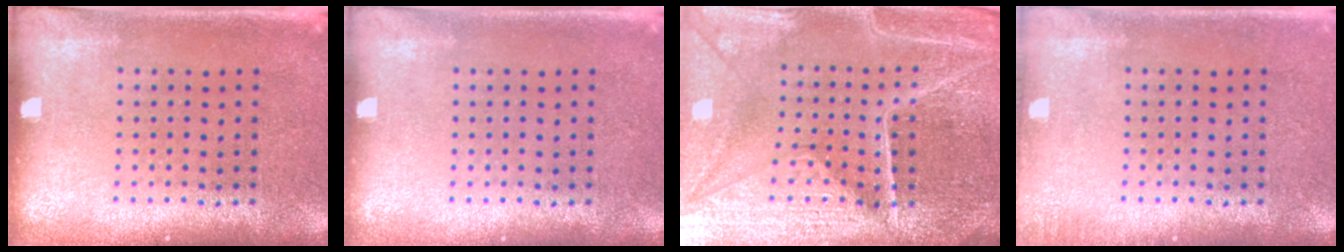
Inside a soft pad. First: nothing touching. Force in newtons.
{"total": 0.0}
{"total": 5.9, "press": 5.4, "slide": 2.4}
{"total": 0.9, "press": 0.9, "slide": 0.2}